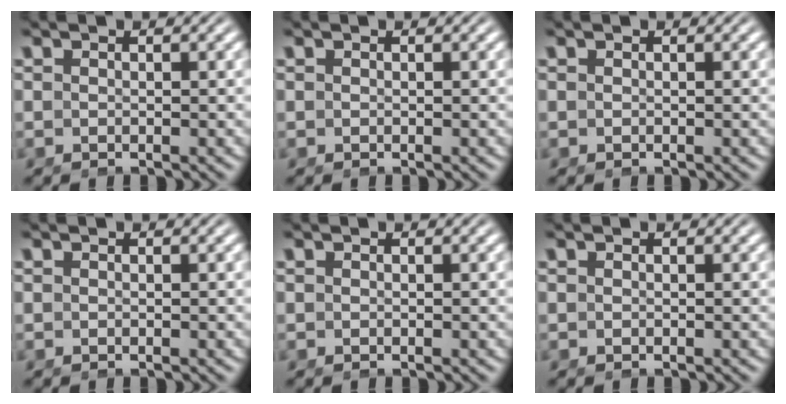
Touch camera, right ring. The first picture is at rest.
{"total": 0.0}
{"total": 0.0}
{"total": 0.0}
{"total": 0.0}
{"total": 0.0}